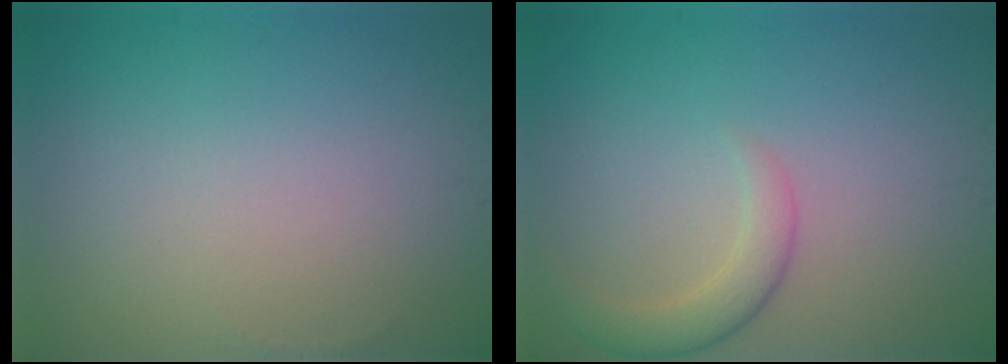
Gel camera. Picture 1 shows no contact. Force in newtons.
{"total": 2.7, "press": 2.7, "slide": 0.2}